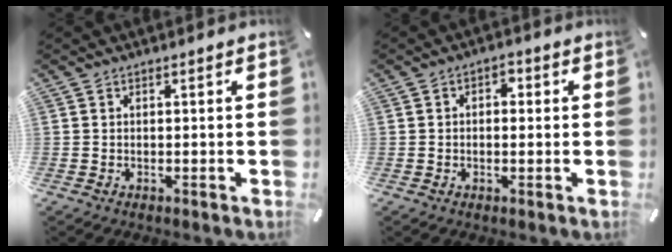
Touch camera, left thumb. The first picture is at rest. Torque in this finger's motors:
{"motor_torque": [-0.04, -0.21, 0.09, 0.17, -0.01]}